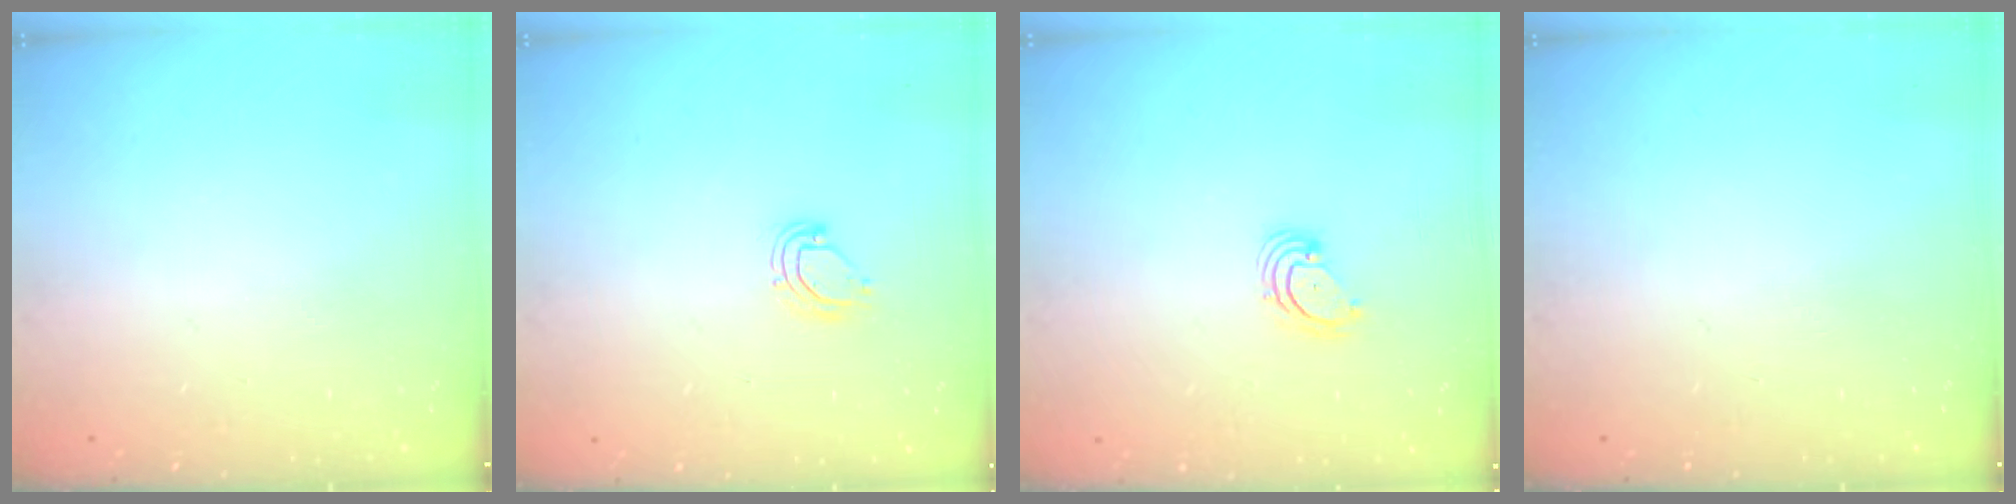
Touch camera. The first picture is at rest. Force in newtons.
{"total": 6.5, "press": 6.5, "slide": 1.1}
{"total": 3.5, "press": 3.5, "slide": 0.4}
{"total": 0.0}